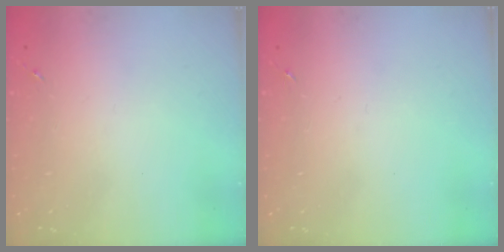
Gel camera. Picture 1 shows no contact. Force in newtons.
{"total": 0.0}